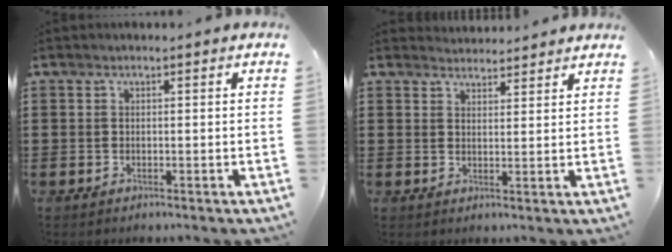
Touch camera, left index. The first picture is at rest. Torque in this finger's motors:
{"motor_torque": [2.14, 0.00, 0.15, -0.03]}